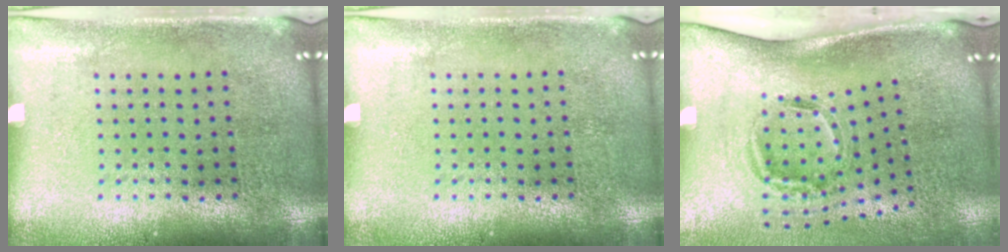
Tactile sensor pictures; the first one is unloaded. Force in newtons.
{"total": 0.0}
{"total": 2.0, "press": 1.2, "slide": 1.5}